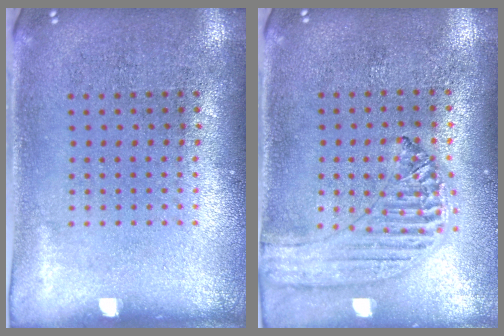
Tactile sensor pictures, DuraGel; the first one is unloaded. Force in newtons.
{"total": 1.2, "press": 1.2, "slide": 0.1}